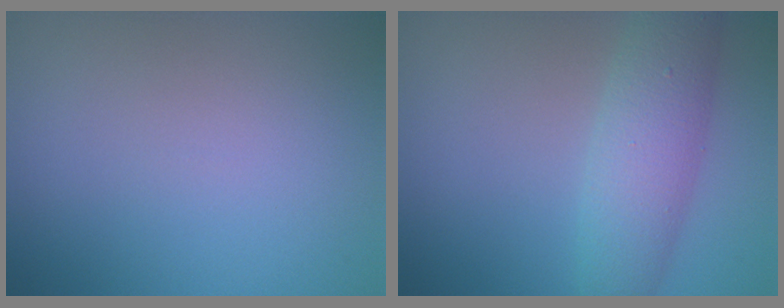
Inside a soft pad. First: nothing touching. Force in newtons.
{"total": 4.7, "press": 4.7, "slide": 0.2}